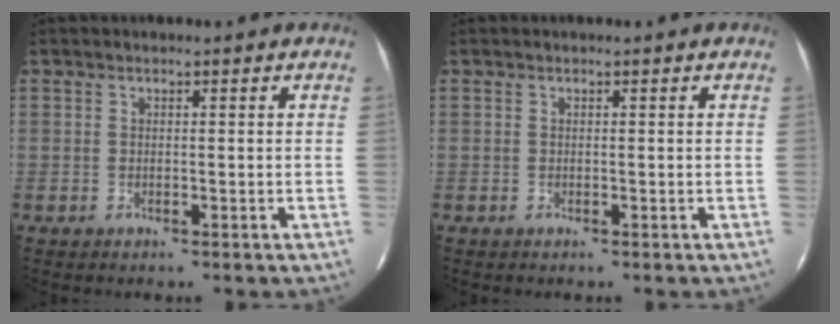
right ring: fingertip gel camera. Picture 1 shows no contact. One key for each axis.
{"total": 0.0}